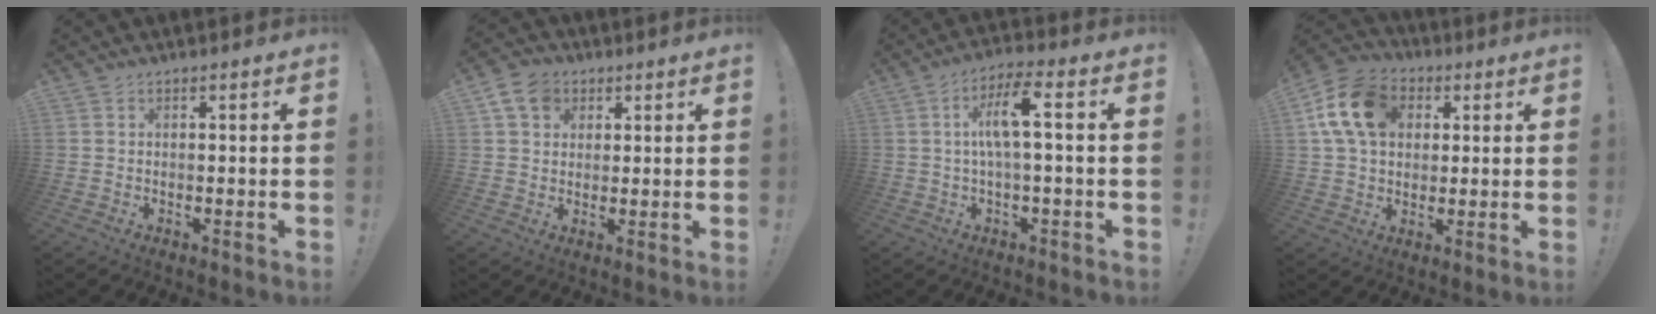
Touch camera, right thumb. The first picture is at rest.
{"total": 8.2, "force": [3.5, 6.4, 3.7], "torque": [-0.058, -0.005, 0.070]}
{"total": 8.8, "force": [1.1, 1.6, 8.6], "torque": [-0.157, 0.007, 0.015]}
{"total": 15.6, "force": [4.3, 11.8, 9.3], "torque": [-0.161, 0.002, 0.087]}